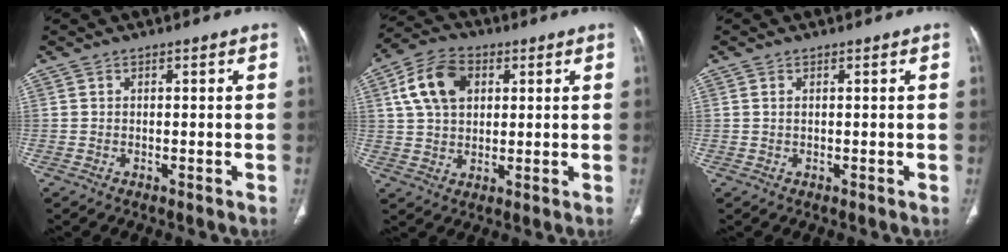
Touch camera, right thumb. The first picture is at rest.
{"total": 11.3, "force": [3.4, 7.7, 7.5], "torque": [-0.128, 0.008, 0.059]}
{"total": 0.5, "force": [0.2, 0.2, 0.4], "torque": [-0.013, 0.003, 0.005]}